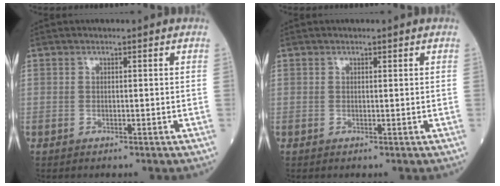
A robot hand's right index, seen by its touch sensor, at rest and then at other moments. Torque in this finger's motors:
{"motor_torque": [-0.12, 0.12, -0.01, 0.00]}